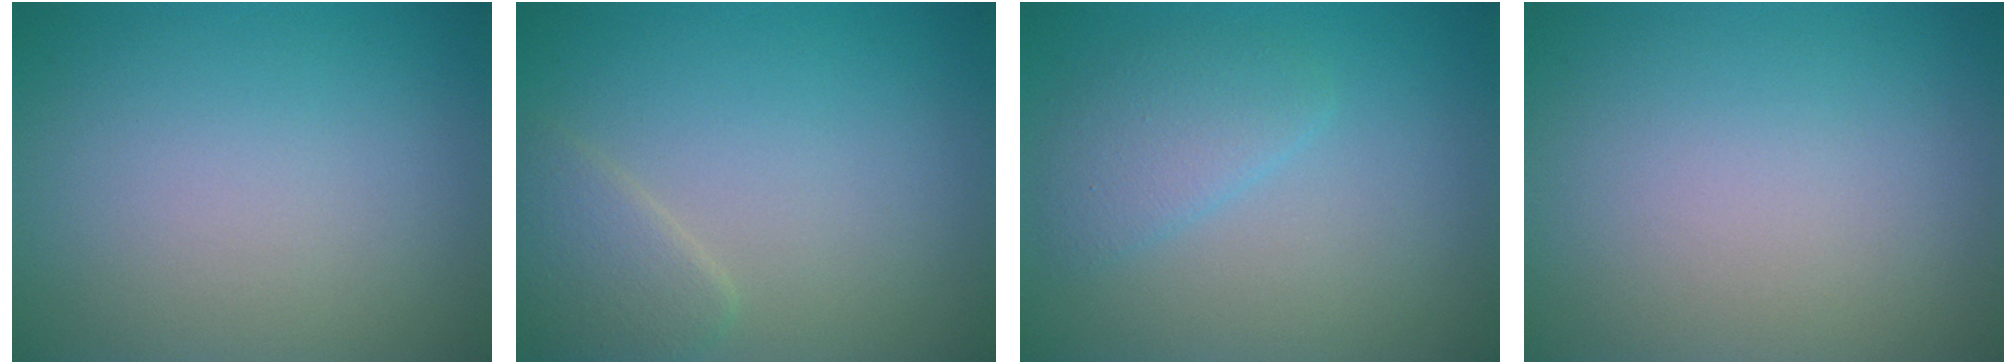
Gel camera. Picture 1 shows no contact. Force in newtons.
{"total": 2.2, "press": 2.2, "slide": 0.1}
{"total": 2.4, "press": 2.4, "slide": 0.1}
{"total": 0.0}